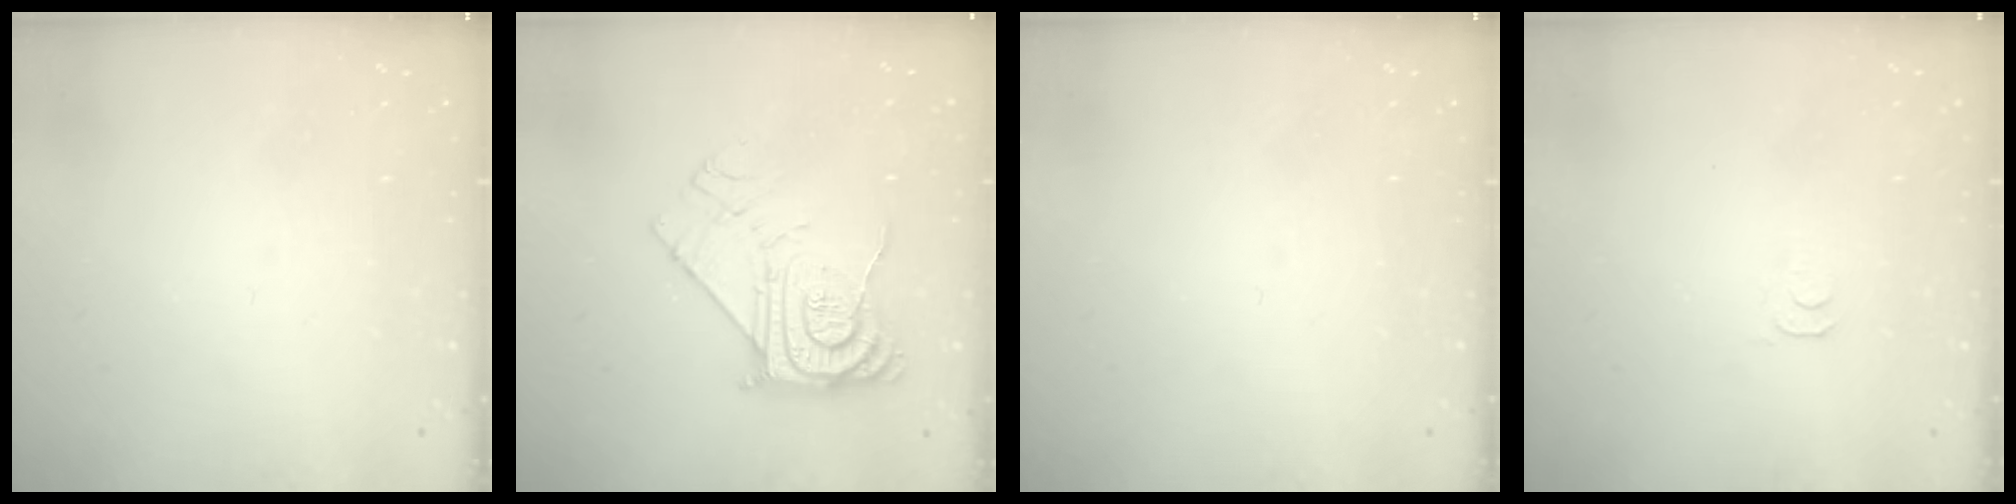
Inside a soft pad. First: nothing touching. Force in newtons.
{"total": 15.1, "press": 15.0, "slide": 1.6}
{"total": 0.0}
{"total": 2.8, "press": 2.7, "slide": 0.5}